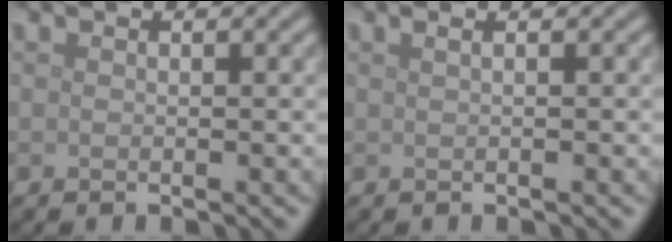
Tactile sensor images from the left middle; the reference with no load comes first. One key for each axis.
{"total": 2.2, "fx": 1.0, "fy": 1.2, "fz": 1.6, "tx": -0.004, "ty": 0.008, "tz": -0.011}